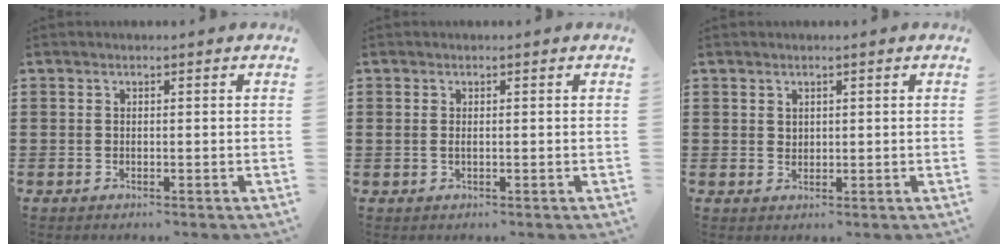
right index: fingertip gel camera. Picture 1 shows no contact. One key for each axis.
{"total": 0.6, "fx": 0.0, "fy": 0.2, "fz": 0.6, "tx": -0.013, "ty": -0.001, "tz": 0.000}
{"total": 1.2, "fx": 1.0, "fy": 0.7, "fz": 0.2, "tx": -0.005, "ty": 0.002, "tz": 0.019}